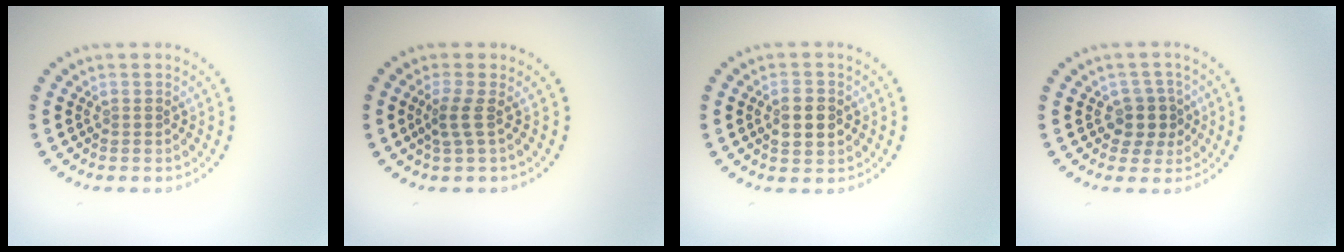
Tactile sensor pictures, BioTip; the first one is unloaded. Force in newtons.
{"total": 1.8, "press": 1.1, "slide": 1.4}
{"total": 2.9, "press": 2.9, "slide": 0.2}
{"total": 2.6, "press": 2.2, "slide": 1.4}